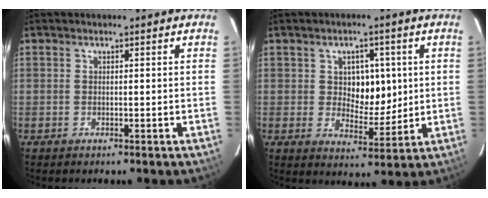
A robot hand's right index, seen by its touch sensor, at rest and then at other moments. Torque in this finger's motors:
{"motor_torque": [0.12, 0.17, 0.02, 0.05]}